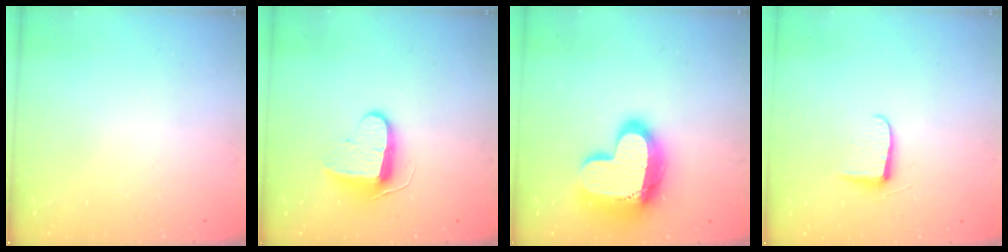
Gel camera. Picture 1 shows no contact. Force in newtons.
{"total": 9.2, "press": 9.2, "slide": 0.7}
{"total": 23.1, "press": 23.0, "slide": 1.7}
{"total": 5.6, "press": 5.6, "slide": 0.7}